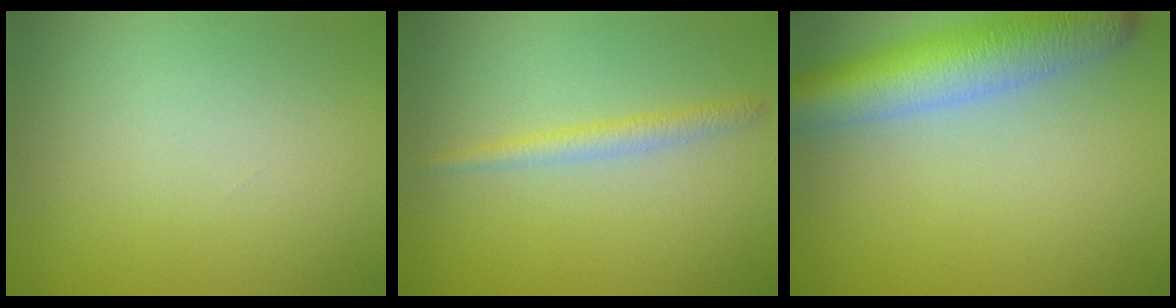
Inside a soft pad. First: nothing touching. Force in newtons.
{"total": 1.8, "press": 1.8, "slide": 0.0}
{"total": 8.4, "press": 8.4, "slide": 0.6}